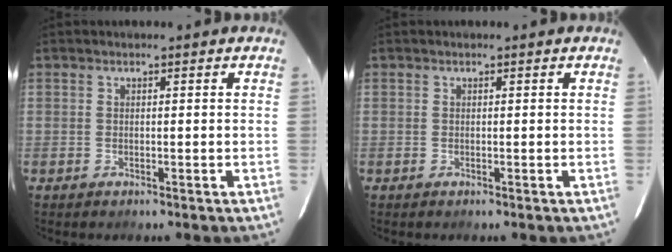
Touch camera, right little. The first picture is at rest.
{"total": 0.0}